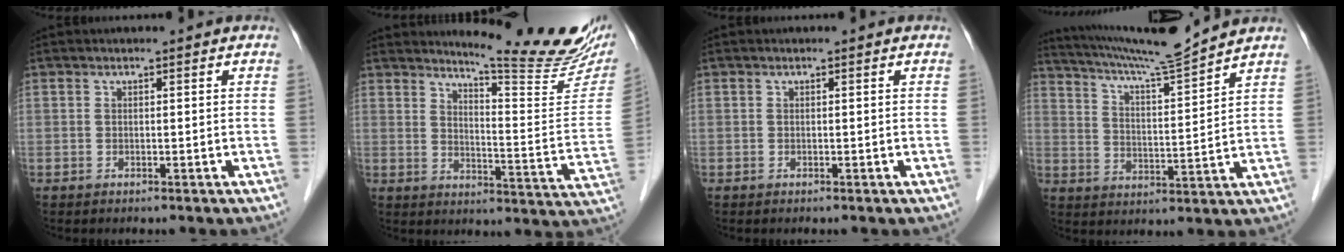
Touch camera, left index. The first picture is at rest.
{"total": 17.7, "force": [15.8, 0.8, 8.0], "torque": [-0.110, -0.091, 0.192]}
{"total": 0.0}
{"total": 12.1, "force": [11.2, -2.1, 4.0], "torque": [-0.079, -0.016, 0.190]}